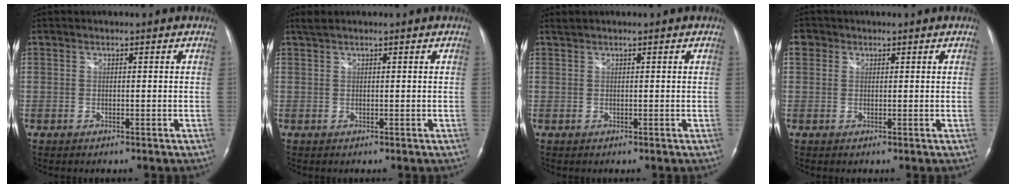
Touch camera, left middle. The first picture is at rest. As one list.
[{"total": 1.4, "force": [1.1, 0.0, 0.7], "torque": [-0.021, 0.015, 0.027]}, {"total": 0.7, "force": [0.6, -0.1, 0.2], "torque": [-0.011, 0.011, 0.018]}, {"total": 2.1, "force": [1.0, 1.8, 0.4], "torque": [-0.004, 0.012, 0.014]}]